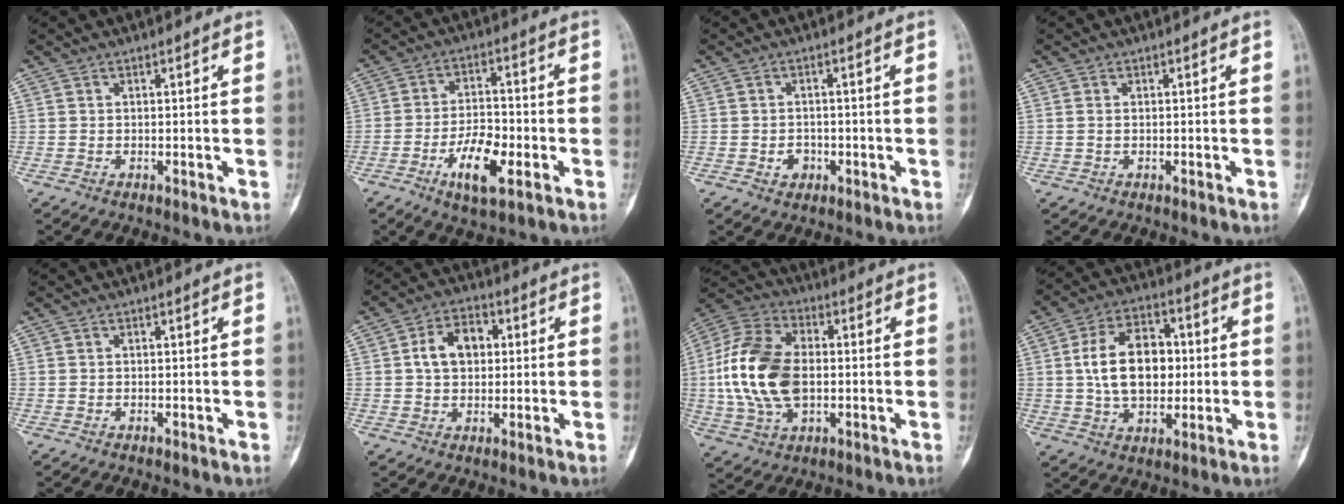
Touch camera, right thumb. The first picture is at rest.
{"total": 9.7, "force": [-3.9, 4.0, 8.0], "torque": [-0.136, 0.017, -0.067]}
{"total": 2.8, "force": [-0.9, 2.3, 1.2], "torque": [-0.004, 0.007, -0.011]}
{"total": 0.9, "force": [0.1, 0.6, 0.6], "torque": [-0.017, 0.002, 0.006]}
{"total": 0.0}
{"total": 8.4, "force": [1.4, 6.0, 5.8], "torque": [-0.076, 0.014, 0.018]}
{"total": 18.6, "force": [-0.2, 11.5, 14.7], "torque": [-0.295, 0.014, -0.002]}
{"total": 14.5, "force": [1.2, 9.4, 11.0], "torque": [-0.156, 0.011, 0.019]}